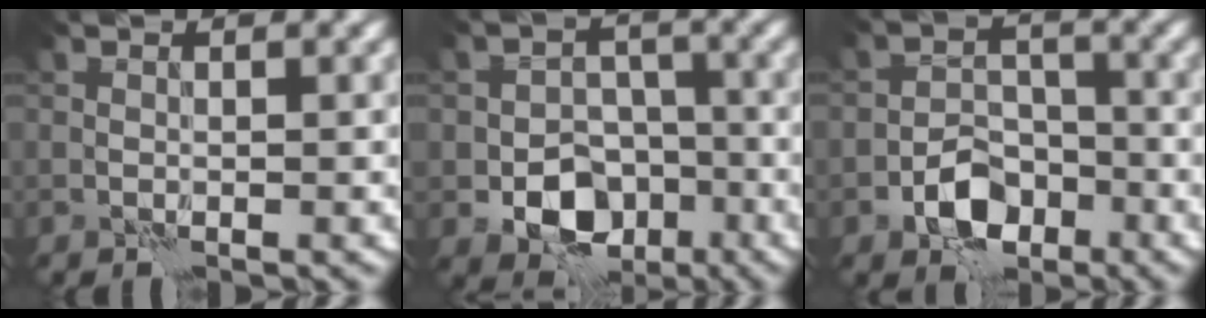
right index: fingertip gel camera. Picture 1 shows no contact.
{"total": 7.0, "force": [-2.9, 5.1, 3.8], "torque": [-0.052, -0.009, -0.046]}
{"total": 4.8, "force": [-2.5, 3.1, 2.6], "torque": [-0.038, 0.001, -0.049]}